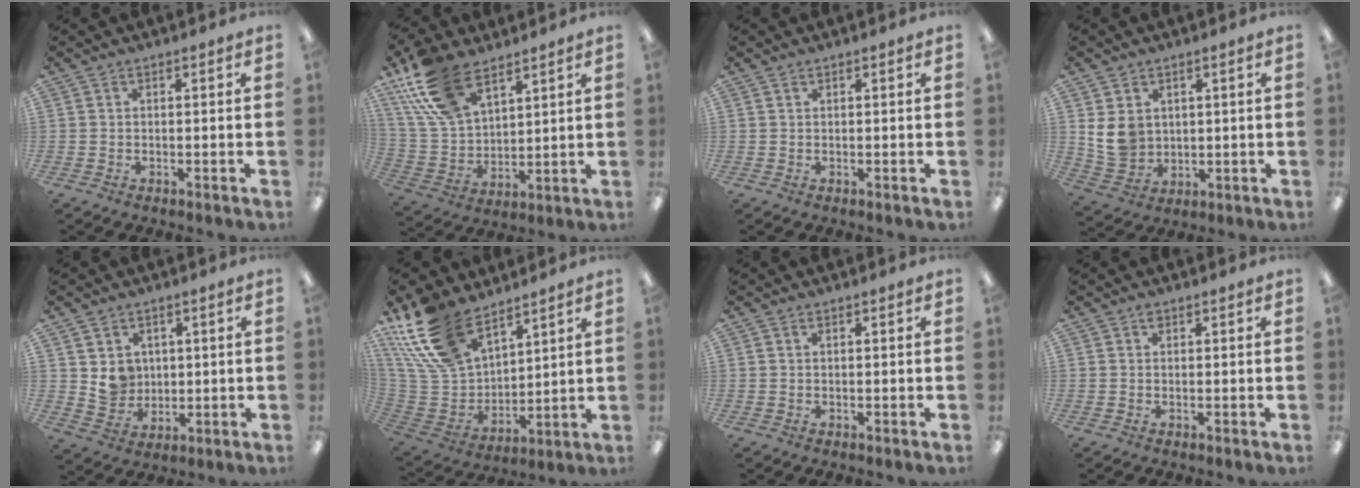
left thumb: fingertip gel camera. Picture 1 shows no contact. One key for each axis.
{"total": 18.1, "fx": 11.4, "fy": 9.5, "fz": 10.3, "tx": -0.232, "ty": -0.034, "tz": 0.214}
{"total": 0.7, "fx": 0.4, "fy": 0.3, "fz": 0.4, "tx": -0.008, "ty": 0.003, "tz": 0.008}
{"total": 7.4, "fx": 2.2, "fy": 6.2, "fz": 3.3, "tx": -0.065, "ty": -0.003, "tz": 0.043}
{"total": 6.4, "fx": 2.6, "fy": 5.8, "fz": 1.1, "tx": -0.009, "ty": -0.010, "tz": 0.051}
{"total": 20.1, "fx": 13.9, "fy": 10.6, "fz": 9.9, "tx": -0.234, "ty": -0.064, "tz": 0.262}
{"total": 0.5, "fx": 0.3, "fy": 0.2, "fz": 0.4, "tx": -0.009, "ty": 0.003, "tz": 0.005}
{"total": 1.0, "fx": 0.6, "fy": 0.6, "fz": 0.5, "tx": -0.004, "ty": -0.001, "tz": 0.008}